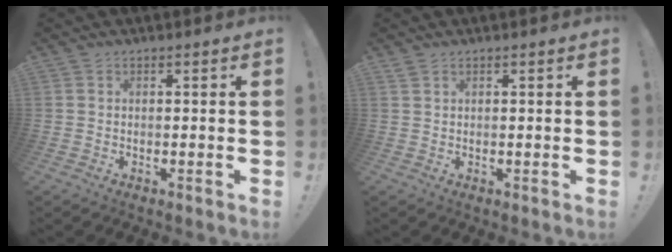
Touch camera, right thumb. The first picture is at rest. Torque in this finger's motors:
{"motor_torque": [-0.28, 0.01, -0.24, 0.38, 0.00]}